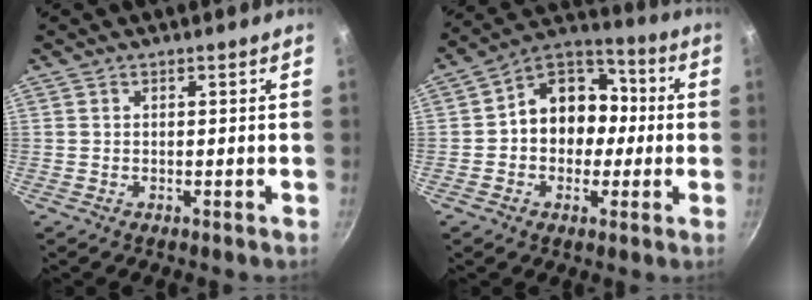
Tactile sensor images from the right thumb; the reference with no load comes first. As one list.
[{"total": 13.5, "force": [-0.3, 11.1, 7.7], "torque": [-0.062, 0.043, -0.024]}]